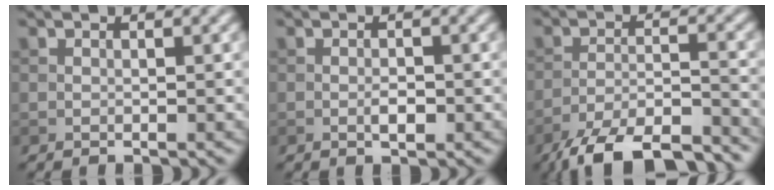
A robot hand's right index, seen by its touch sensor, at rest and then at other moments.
{"total": 1.4, "force": [-0.5, 0.5, 1.2], "torque": [-0.020, 0.000, -0.009]}
{"total": 10.3, "force": [-8.7, 2.4, 5.0], "torque": [-0.085, -0.005, -0.149]}